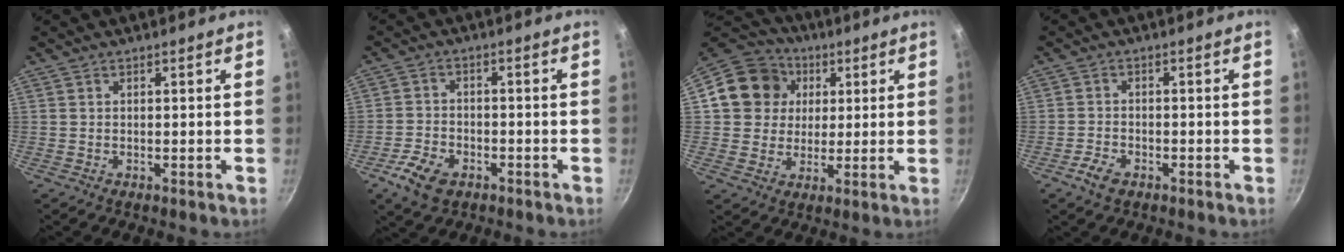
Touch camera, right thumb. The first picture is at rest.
{"total": 7.4, "force": [-3.9, 4.4, 4.4], "torque": [-0.086, 0.020, -0.070]}
{"total": 13.5, "force": [3.2, 12.1, 5.0], "torque": [-0.064, 0.018, 0.047]}
{"total": 3.7, "force": [-2.2, 2.0, 2.2], "torque": [-0.046, 0.015, -0.043]}